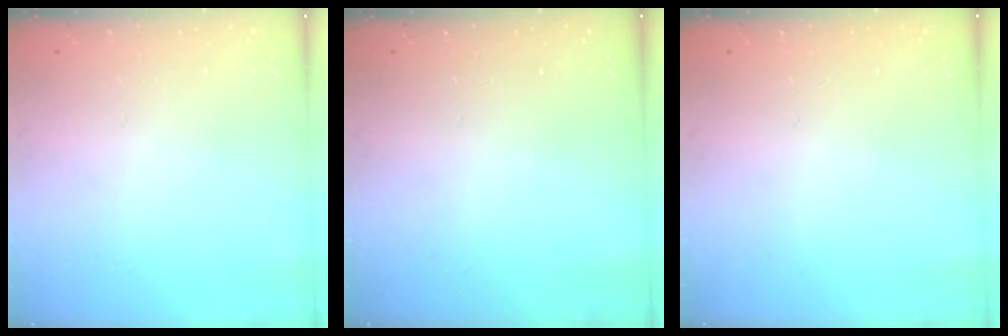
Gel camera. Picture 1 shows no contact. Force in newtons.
{"total": 0.0}
{"total": 0.0}